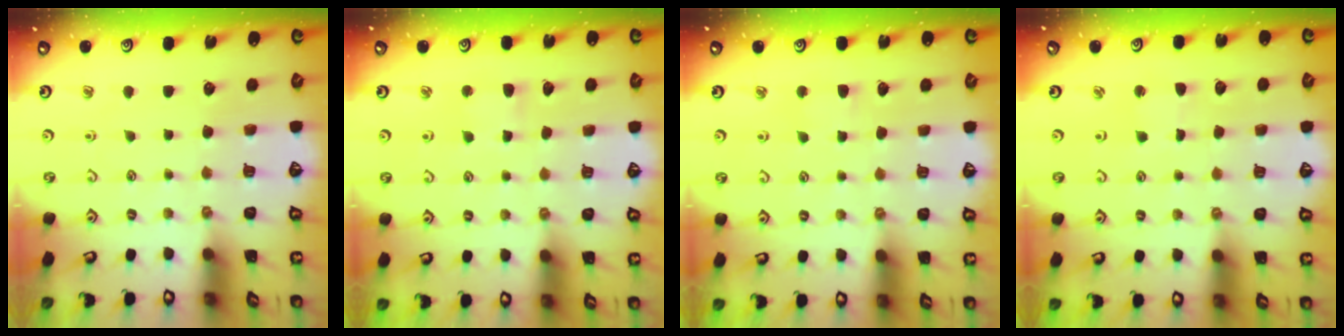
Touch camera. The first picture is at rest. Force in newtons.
{"total": 2.8, "press": 2.8, "slide": 0.5}
{"total": 2.7, "press": 2.7, "slide": 0.4}
{"total": 1.8, "press": 1.8, "slide": 0.4}